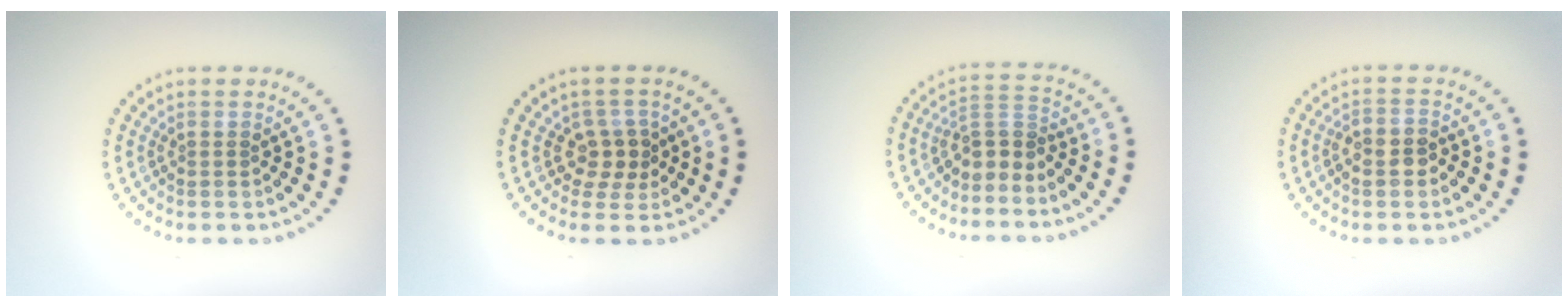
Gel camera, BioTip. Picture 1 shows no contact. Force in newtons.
{"total": 2.3, "press": 2.0, "slide": 1.1}
{"total": 2.7, "press": 2.0, "slide": 1.9}
{"total": 2.3, "press": 2.1, "slide": 0.8}